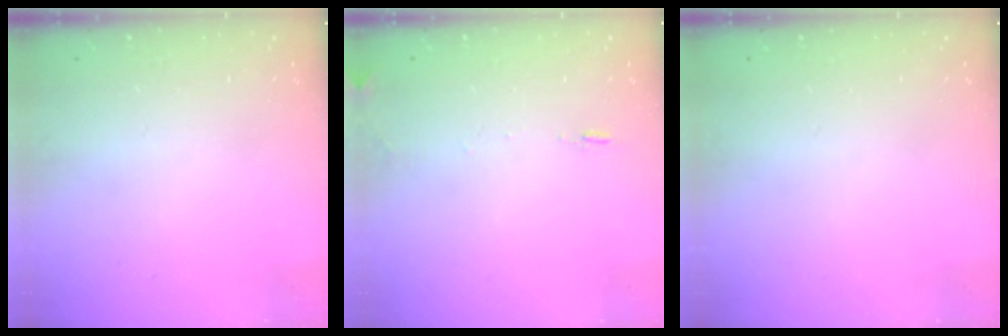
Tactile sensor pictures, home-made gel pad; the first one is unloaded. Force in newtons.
{"total": 5.6, "press": 5.3, "slide": 1.8}
{"total": 16.0, "press": 1.9, "slide": 15.9}